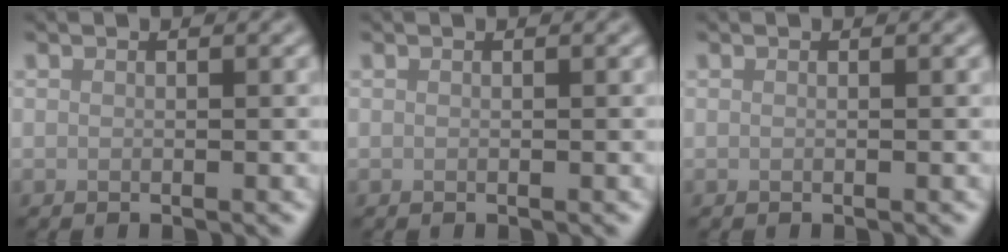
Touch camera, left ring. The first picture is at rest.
{"total": 0.0}
{"total": 0.0}